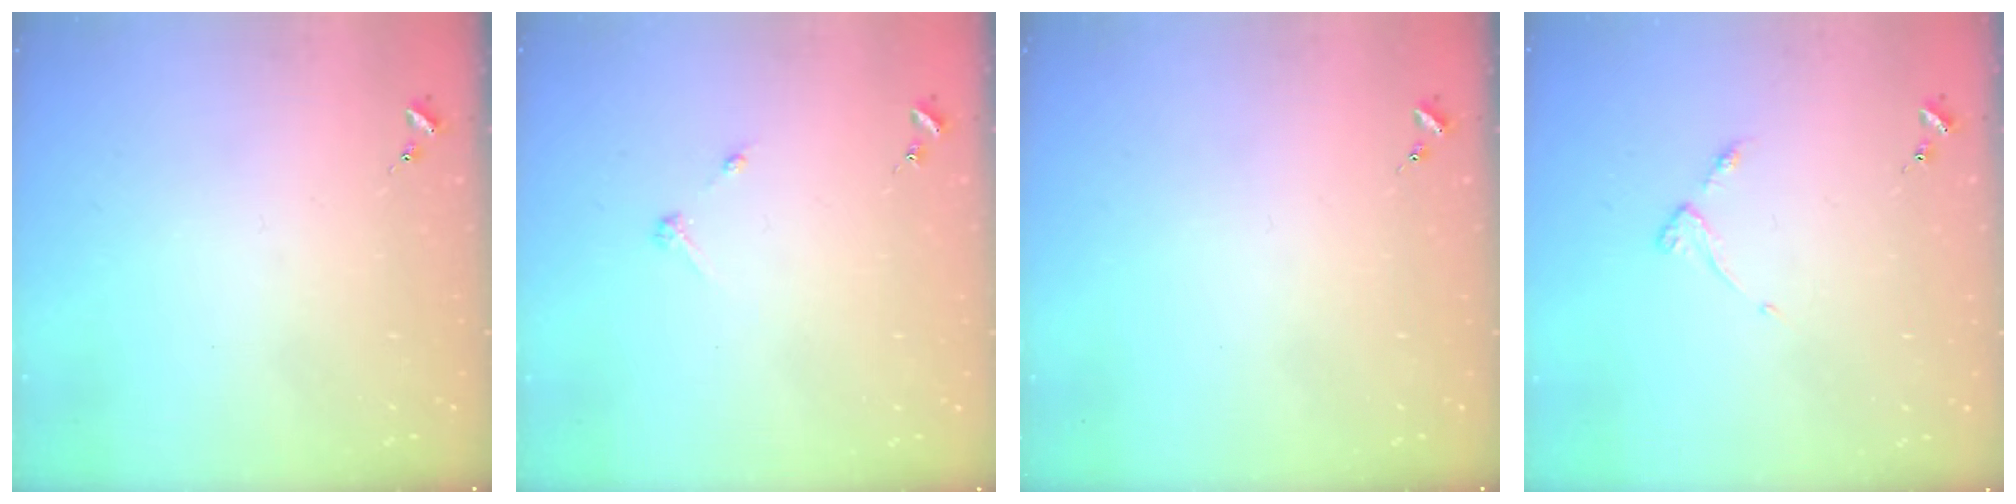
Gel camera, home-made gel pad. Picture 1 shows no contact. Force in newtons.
{"total": 2.6, "press": 2.6, "slide": 0.3}
{"total": 0.0}
{"total": 3.8, "press": 3.8, "slide": 0.5}